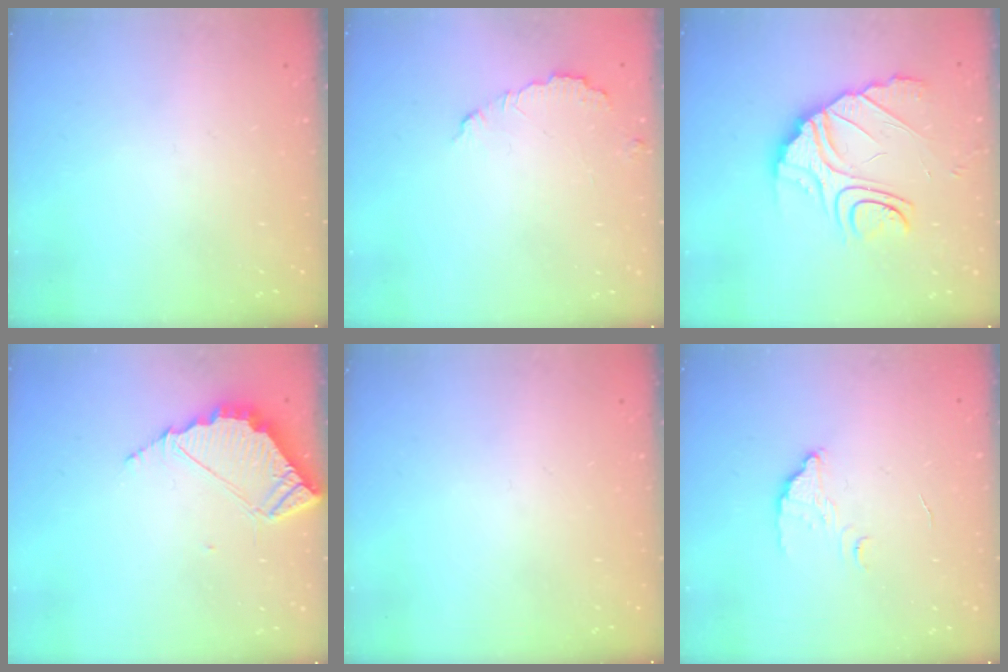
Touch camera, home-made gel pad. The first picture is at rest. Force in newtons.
{"total": 3.9, "press": 3.9, "slide": 0.3}
{"total": 10.6, "press": 10.5, "slide": 0.7}
{"total": 5.5, "press": 5.5, "slide": 0.2}
{"total": 0.0}
{"total": 3.8, "press": 3.8, "slide": 0.1}